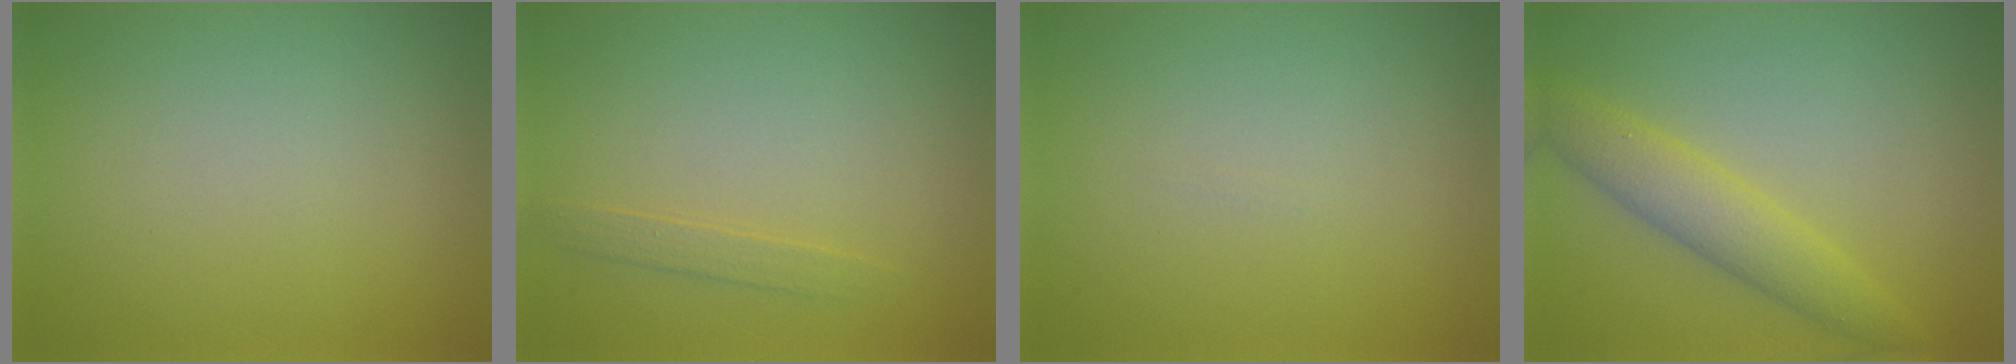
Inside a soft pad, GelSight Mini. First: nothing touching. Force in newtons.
{"total": 1.1, "press": 1.1, "slide": 0.1}
{"total": 0.0}
{"total": 3.9, "press": 3.9, "slide": 0.1}